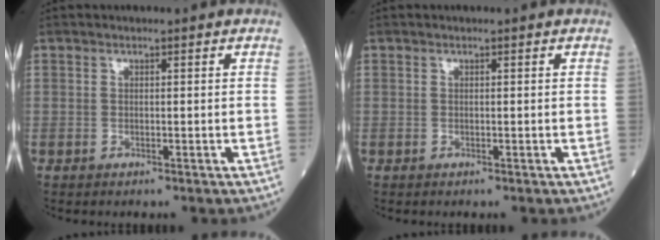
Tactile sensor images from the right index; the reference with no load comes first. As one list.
[{"total": 0.0}]